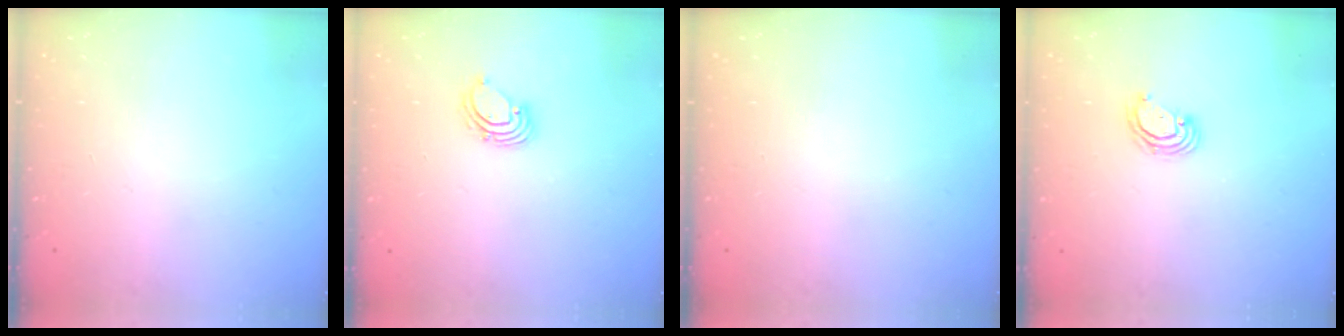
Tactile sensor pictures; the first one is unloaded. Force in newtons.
{"total": 2.6, "press": 2.6, "slide": 0.2}
{"total": 0.0}
{"total": 3.9, "press": 3.8, "slide": 0.4}